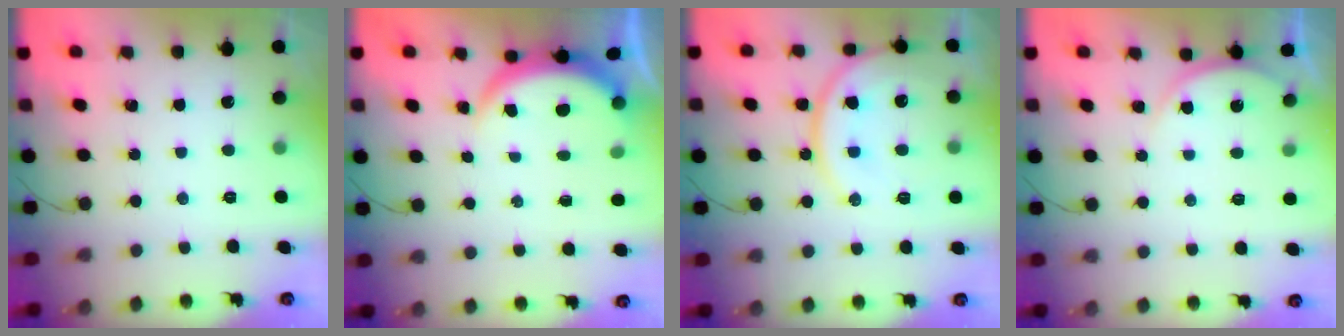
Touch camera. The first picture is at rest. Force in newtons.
{"total": 3.9, "press": 3.9, "slide": 0.2}
{"total": 14.7, "press": 14.6, "slide": 1.9}
{"total": 4.0, "press": 4.0, "slide": 0.6}